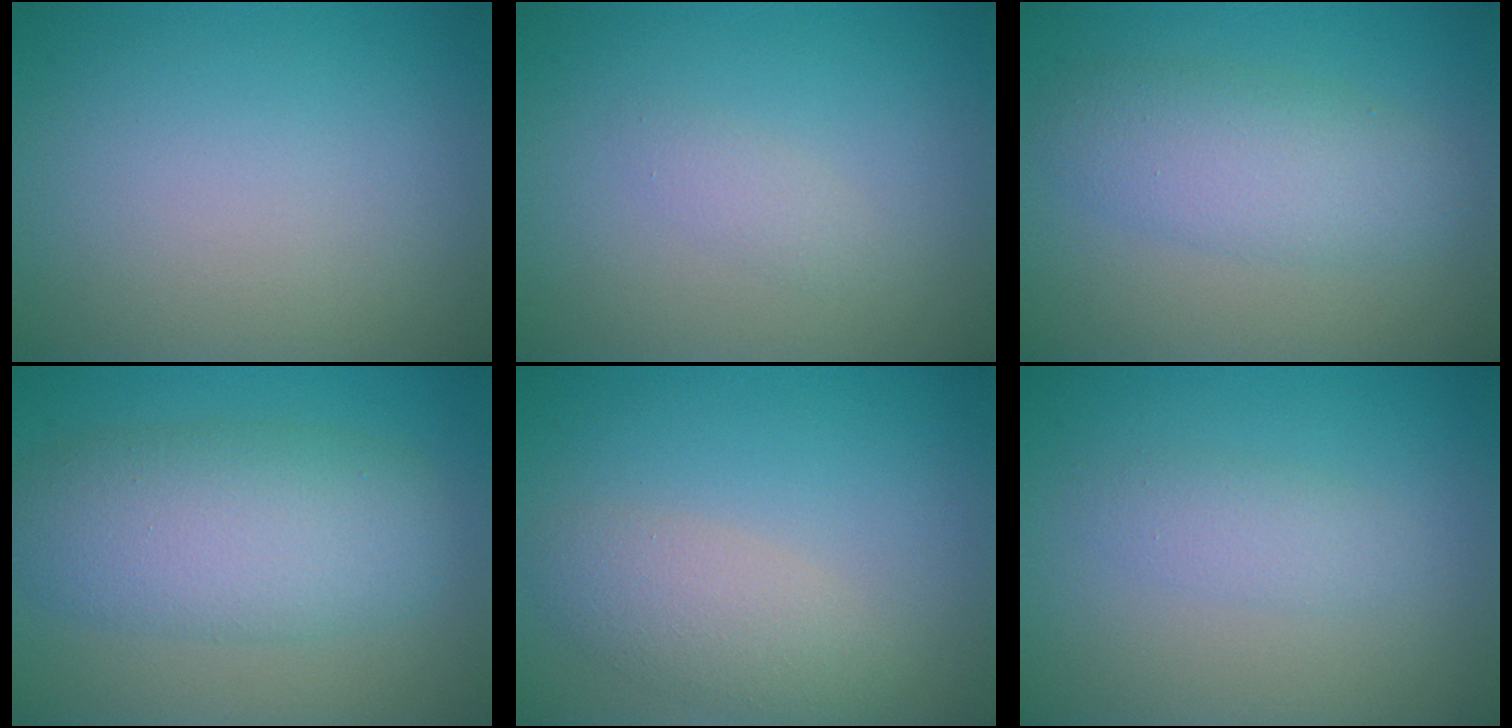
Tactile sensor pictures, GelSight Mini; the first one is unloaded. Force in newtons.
{"total": 1.0, "press": 1.0, "slide": 0.1}
{"total": 4.3, "press": 4.3, "slide": 0.1}
{"total": 7.2, "press": 7.2, "slide": 0.2}
{"total": 3.2, "press": 3.1, "slide": 0.3}
{"total": 1.7, "press": 1.7, "slide": 0.0}